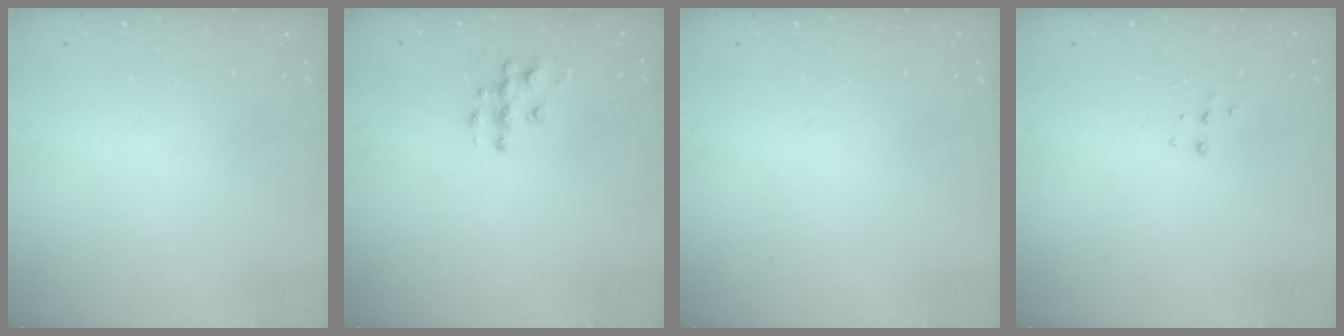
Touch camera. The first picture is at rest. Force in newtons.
{"total": 8.3, "press": 8.2, "slide": 0.5}
{"total": 0.6, "press": 0.0, "slide": 0.6}
{"total": 4.6, "press": 4.5, "slide": 0.8}